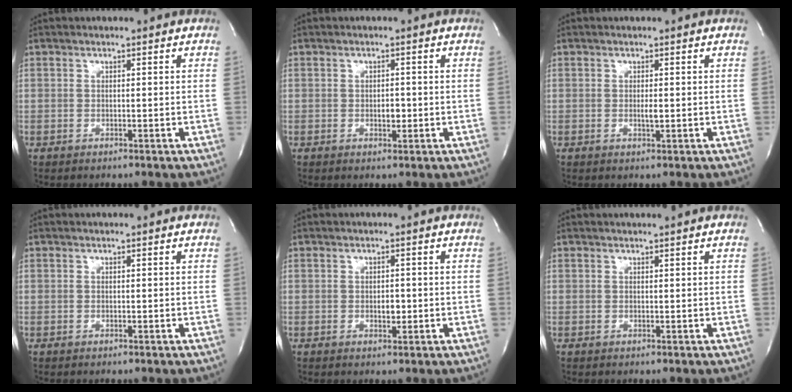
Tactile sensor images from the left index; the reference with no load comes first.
{"total": 1.6, "force": [-0.3, 0.8, 1.3], "torque": [-0.020, 0.001, -0.002]}
{"total": 1.0, "force": [0.0, 0.1, 1.0], "torque": [-0.020, -0.003, 0.001]}
{"total": 0.0}
{"total": 1.6, "force": [-0.2, 0.9, 1.3], "torque": [-0.021, 0.000, -0.001]}
{"total": 1.1, "force": [1.0, -0.3, 0.3], "torque": [-0.006, 0.001, 0.017]}